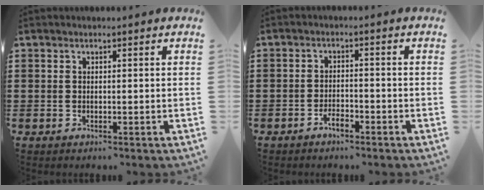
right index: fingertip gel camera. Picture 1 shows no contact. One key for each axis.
{"total": 2.3, "fx": -1.8, "fy": 0.6, "fz": 1.3, "tx": -0.025, "ty": 0.003, "tz": -0.035}